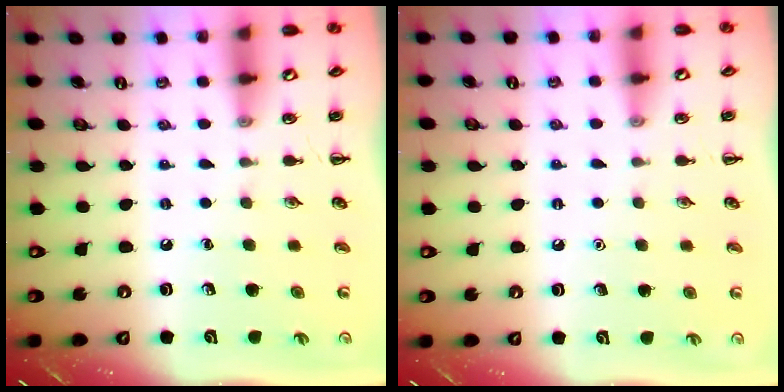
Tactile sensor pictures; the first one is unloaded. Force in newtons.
{"total": 1.6, "press": 1.6, "slide": 0.1}